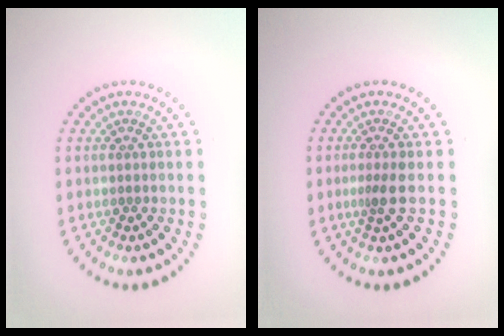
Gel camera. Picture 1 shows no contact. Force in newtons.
{"total": 1.6, "press": 1.2, "slide": 1.1}